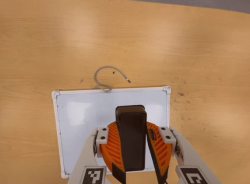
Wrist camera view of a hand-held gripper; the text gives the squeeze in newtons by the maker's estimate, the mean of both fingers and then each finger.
{"total": 9.8, "left": 9.3, "right": 10.3}